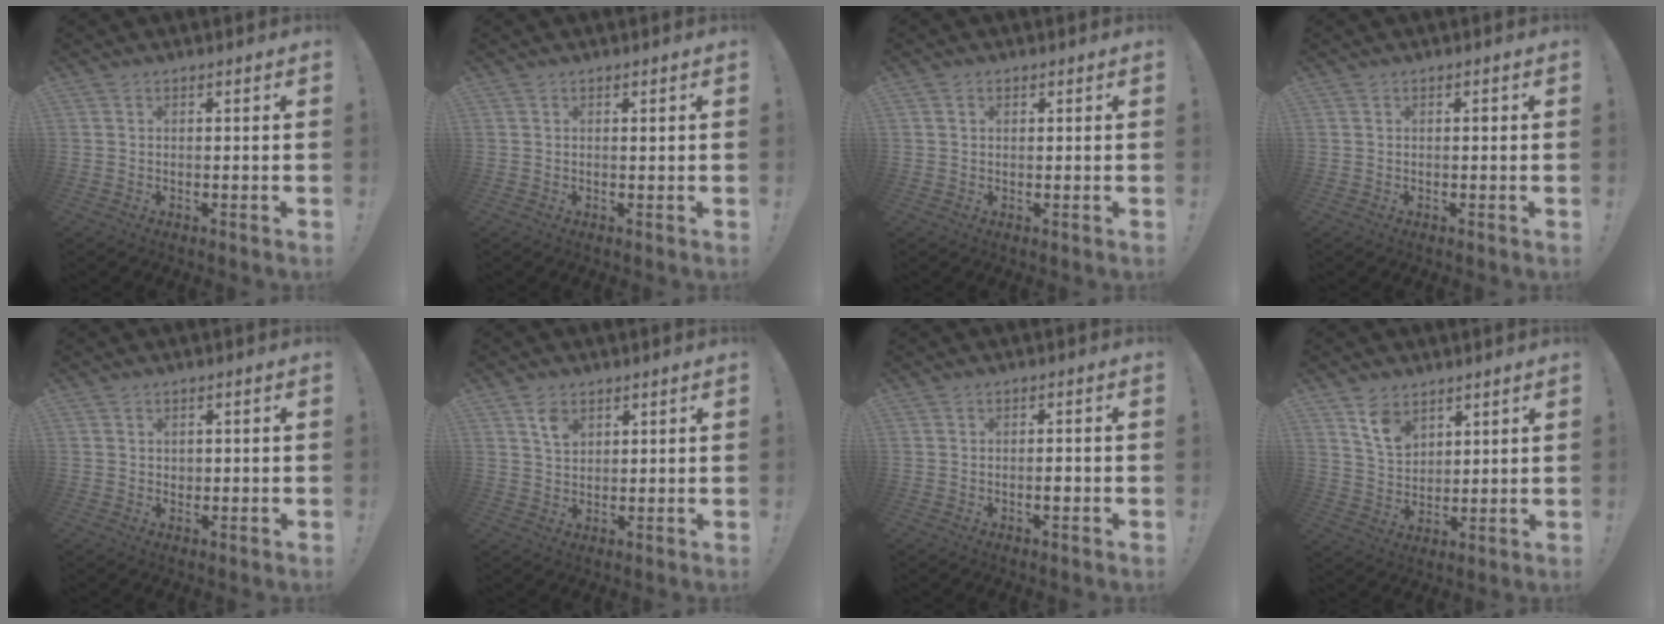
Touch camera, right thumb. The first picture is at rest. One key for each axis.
{"total": 0.0}
{"total": 0.8, "fx": 0.4, "fy": 0.6, "fz": 0.3, "tx": -0.007, "ty": 0.002, "tz": 0.007}
{"total": 0.0}
{"total": 1.4, "fx": 0.6, "fy": 1.2, "fz": 0.1, "tx": 0.006, "ty": 0.001, "tz": 0.009}
{"total": 5.1, "fx": 3.0, "fy": 3.2, "fz": 2.7, "tx": -0.039, "ty": -0.013, "tz": 0.054}
{"total": 1.7, "fx": -0.5, "fy": 0.7, "fz": 1.4, "tx": -0.013, "ty": 0.003, "tz": -0.011}
{"total": 9.1, "fx": 6.1, "fy": 5.7, "fz": 3.7, "tx": -0.066, "ty": -0.030, "tz": 0.118}